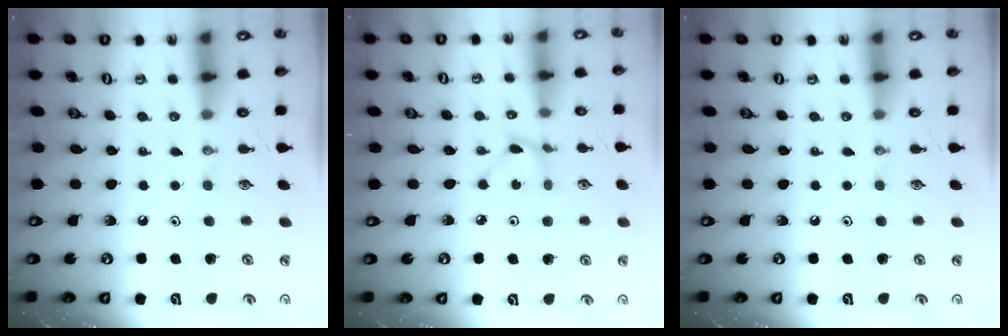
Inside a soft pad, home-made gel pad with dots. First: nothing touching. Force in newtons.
{"total": 2.0, "press": 2.0, "slide": 0.2}
{"total": 0.0}